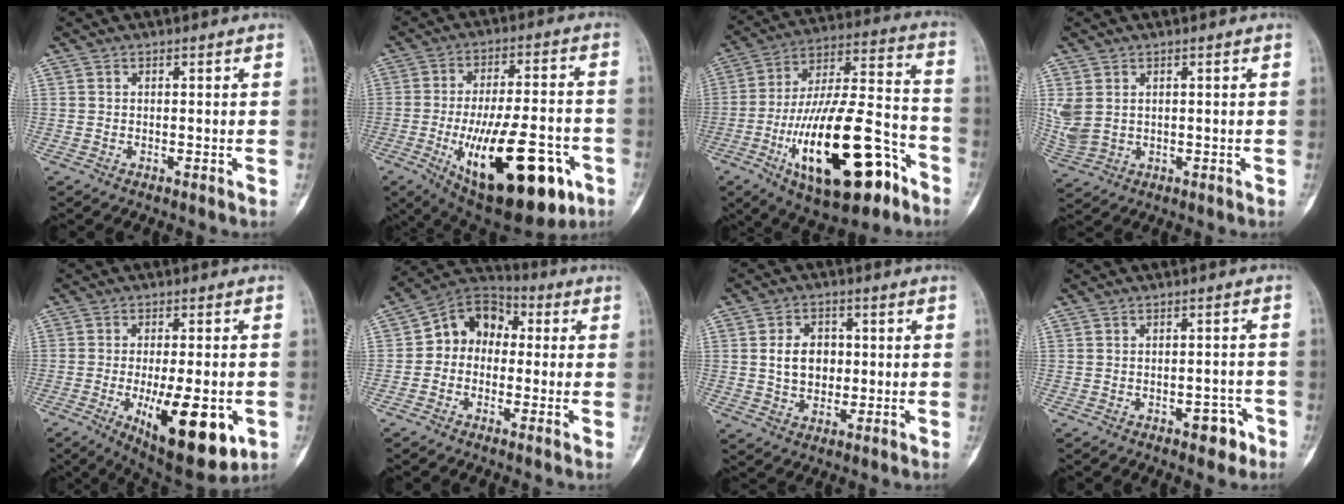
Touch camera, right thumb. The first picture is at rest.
{"total": 24.6, "force": [-9.1, 9.9, 20.6], "torque": [-0.301, 0.017, -0.120]}
{"total": 27.1, "force": [-11.6, 10.7, 22.1], "torque": [-0.386, 0.062, -0.177]}
{"total": 5.6, "force": [1.3, 4.0, 3.7], "torque": [-0.096, -0.002, 0.041]}
{"total": 16.9, "force": [-5.0, 6.3, 14.8], "torque": [-0.207, -0.012, -0.057]}
{"total": 10.2, "force": [0.1, 8.4, 5.9], "torque": [-0.061, 0.038, -0.018]}
{"total": 7.5, "force": [0.5, 5.7, 4.9], "torque": [-0.059, 0.002, 0.010]}
{"total": 4.1, "force": [-2.3, 2.3, 2.5], "torque": [-0.016, 0.023, -0.027]}